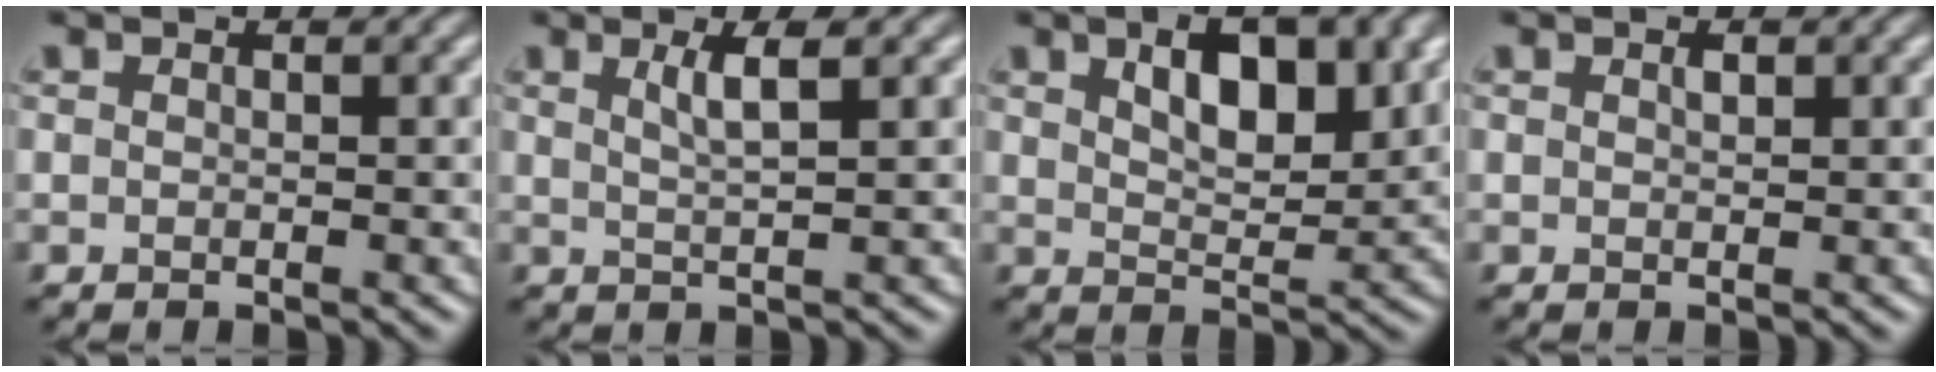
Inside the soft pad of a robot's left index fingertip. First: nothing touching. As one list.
[{"total": 2.7, "force": [1.2, 0.6, 2.3], "torque": [-0.034, 0.002, 0.018]}, {"total": 6.1, "force": [2.7, 2.6, 4.8], "torque": [-0.078, 0.001, 0.043]}, {"total": 0.7, "force": [0.4, 0.3, 0.5], "torque": [-0.010, 0.000, 0.006]}]